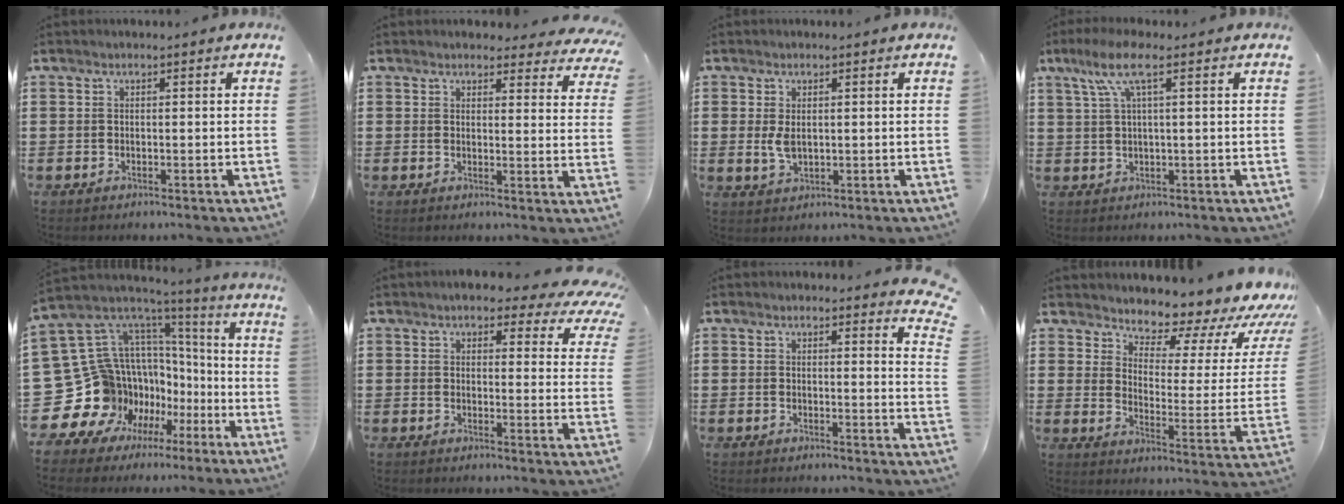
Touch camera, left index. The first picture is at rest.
{"total": 3.5, "force": [3.2, 1.0, 0.7], "torque": [-0.010, -0.015, 0.056]}
{"total": 3.2, "force": [0.4, 1.8, 2.6], "torque": [-0.069, -0.001, 0.002]}
{"total": 5.9, "force": [2.1, 1.0, 5.4], "torque": [-0.118, 0.001, 0.032]}
{"total": 17.1, "force": [-2.7, 15.3, 7.1], "torque": [-0.212, -0.052, 0.019]}
{"total": 4.8, "force": [4.0, 1.7, 2.0], "torque": [-0.040, -0.017, 0.067]}
{"total": 2.4, "force": [2.3, 0.1, 0.7], "torque": [-0.013, -0.007, 0.042]}
{"total": 6.1, "force": [5.7, 1.8, 1.1], "torque": [-0.033, -0.055, 0.093]}